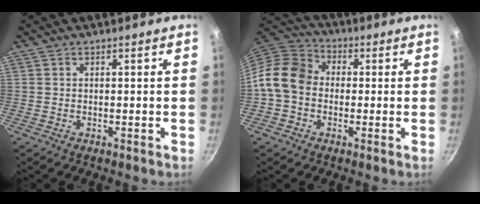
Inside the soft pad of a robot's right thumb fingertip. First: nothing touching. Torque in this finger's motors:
{"motor_torque": [1.63, 1.89, 0.84, -1.06, 0.08]}